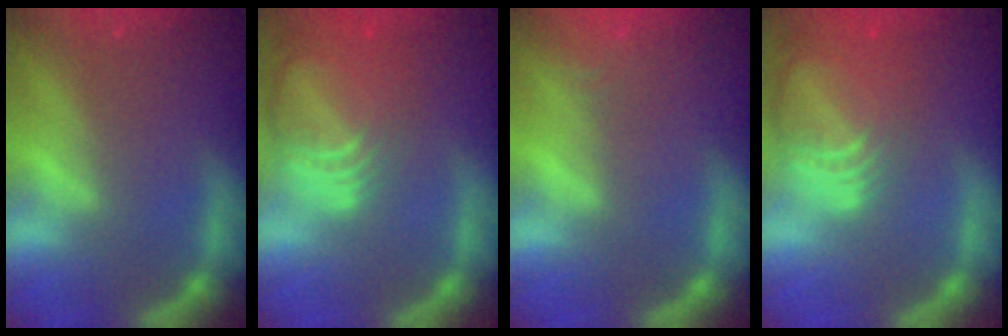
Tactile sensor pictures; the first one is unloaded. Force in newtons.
{"total": 10.0}
{"total": 2.4}
{"total": 10.0}